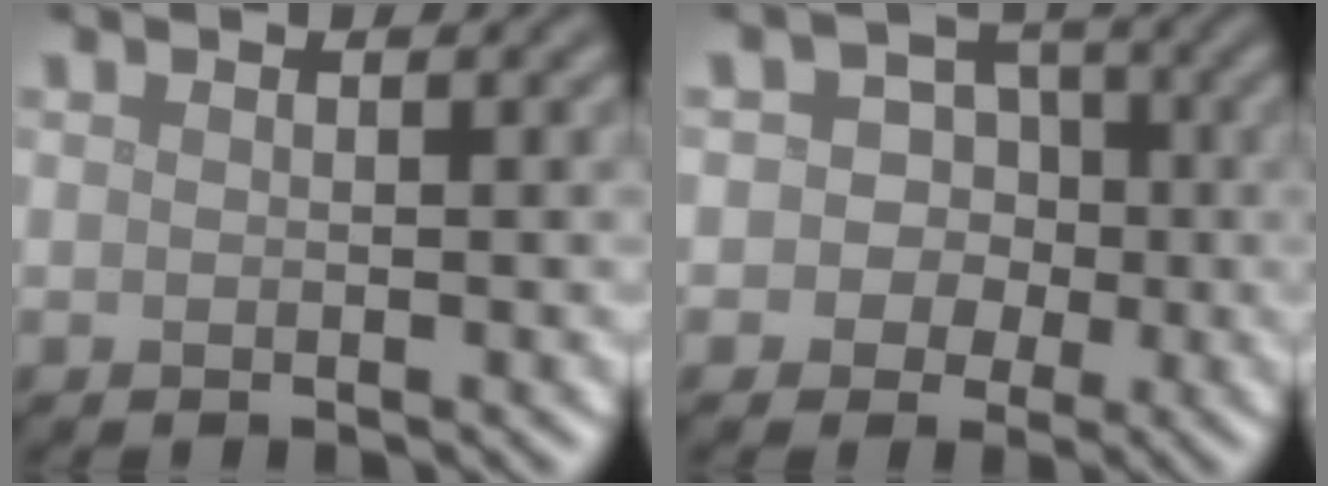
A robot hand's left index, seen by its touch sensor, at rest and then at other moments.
{"total": 4.8, "force": [0.1, 4.6, 1.6], "torque": [0.006, 0.029, -0.035]}